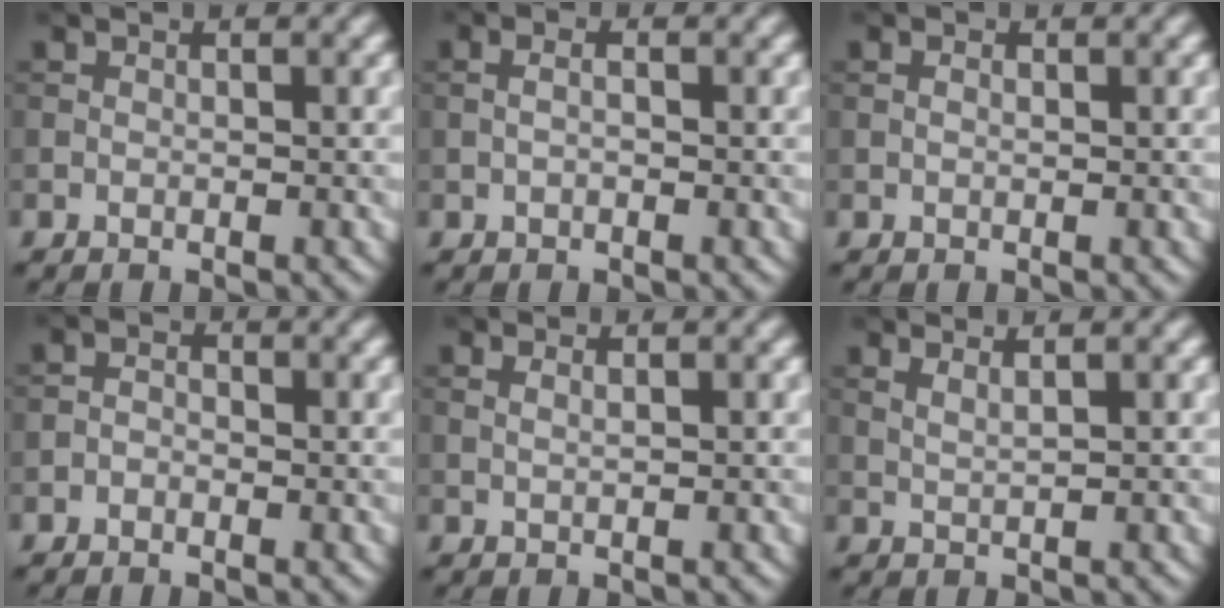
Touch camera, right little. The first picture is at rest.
{"total": 1.9, "force": [0.3, 1.1, 1.5], "torque": [-0.018, 0.004, -0.012]}
{"total": 0.7, "force": [0.2, 0.4, 0.5], "torque": [-0.007, -0.004, 0.004]}
{"total": 0.9, "force": [-0.6, 0.6, 0.4], "torque": [-0.005, 0.002, -0.015]}
{"total": 1.2, "force": [0.7, 0.4, 0.8], "torque": [-0.009, -0.005, 0.004]}
{"total": 2.0, "force": [1.3, 0.6, 1.3], "torque": [-0.017, -0.001, 0.014]}